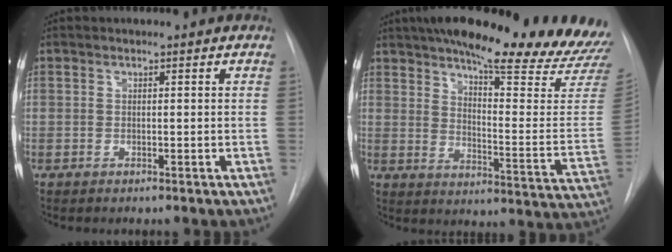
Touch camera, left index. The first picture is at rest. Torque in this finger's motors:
{"motor_torque": [0.88, -1.00, 0.42, 0.07]}